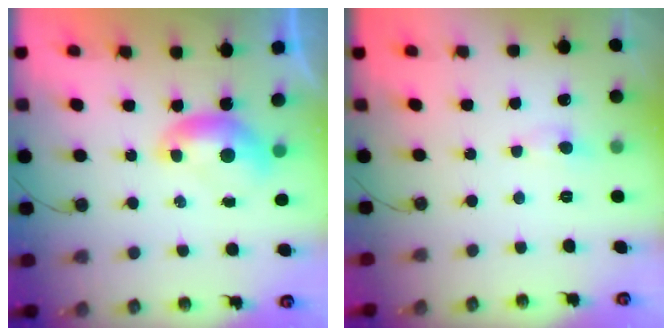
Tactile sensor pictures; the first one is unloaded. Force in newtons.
{"total": 1.4, "press": 1.2, "slide": 0.6}